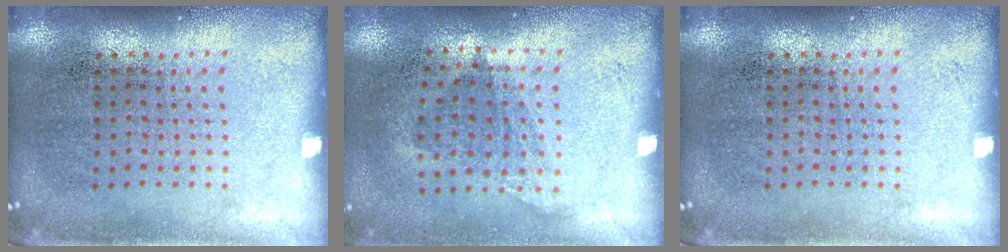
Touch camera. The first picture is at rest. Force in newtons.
{"total": 1.1, "press": 0.8, "slide": 0.7}
{"total": 0.0}